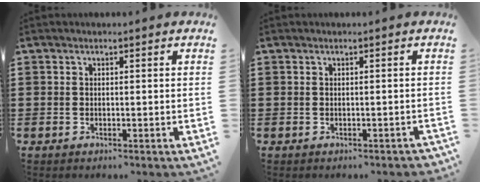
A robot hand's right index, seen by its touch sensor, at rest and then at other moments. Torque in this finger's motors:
{"motor_torque": [0.17, 0.04, -0.01, 0.00]}